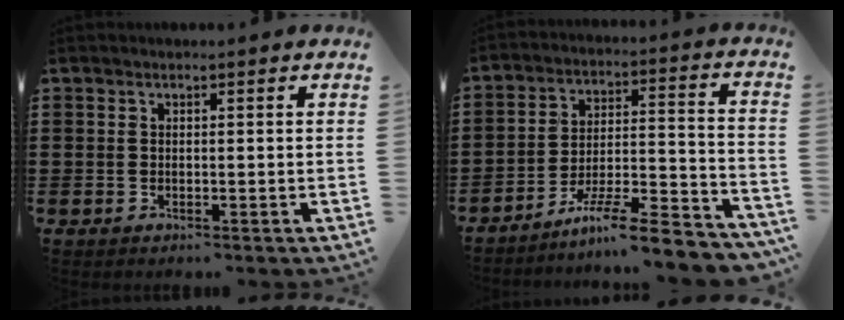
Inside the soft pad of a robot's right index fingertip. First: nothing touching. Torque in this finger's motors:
{"motor_torque": [0.82, 0.75, 0.50, 0.11]}